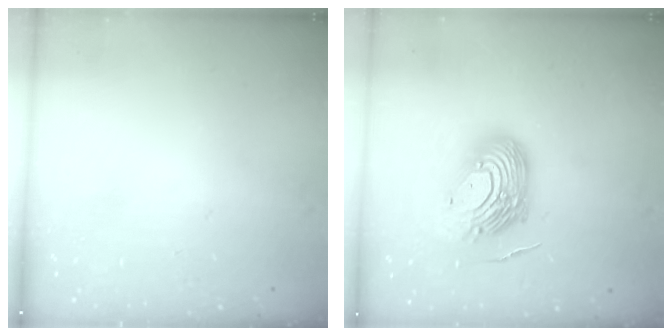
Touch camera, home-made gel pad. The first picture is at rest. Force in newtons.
{"total": 14.9, "press": 14.7, "slide": 2.7}